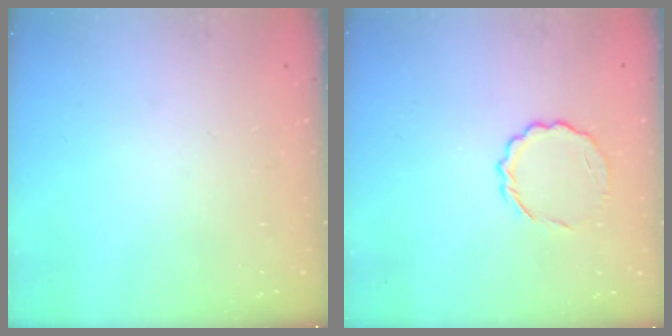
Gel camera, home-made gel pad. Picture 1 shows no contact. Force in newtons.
{"total": 5.5, "press": 5.3, "slide": 1.6}